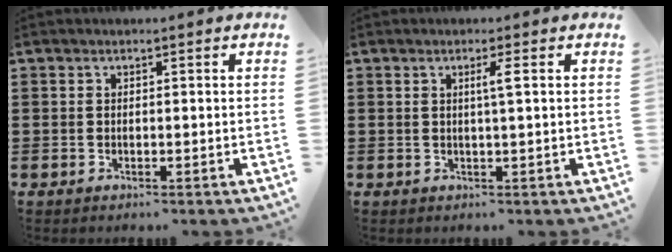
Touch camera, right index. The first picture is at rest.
{"total": 1.9, "force": [0.4, -0.2, 1.8], "torque": [-0.034, -0.002, 0.004]}